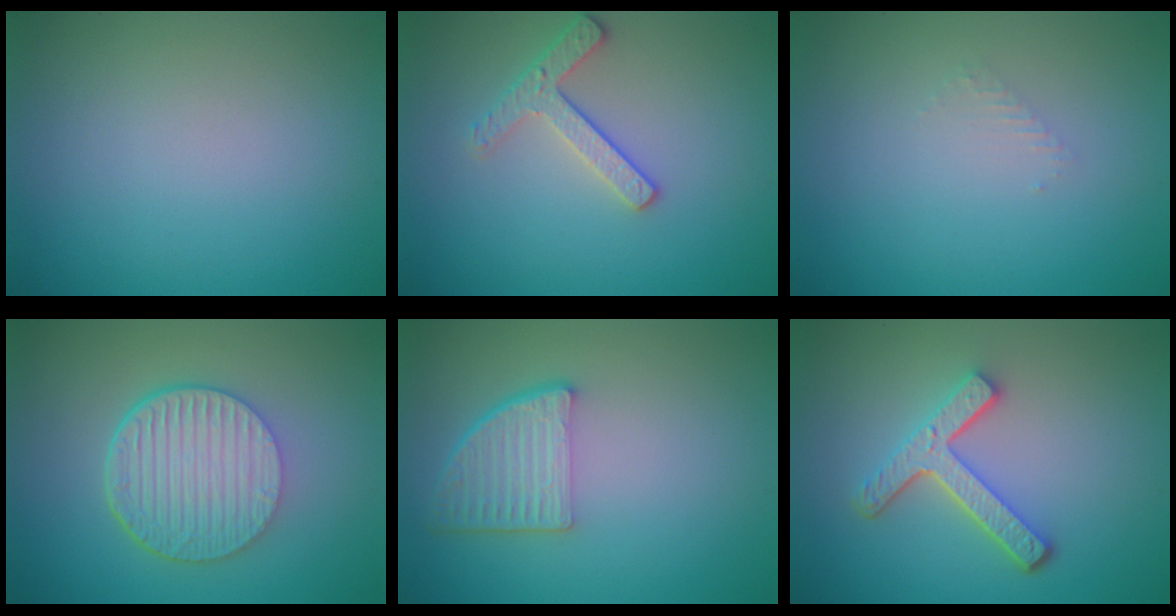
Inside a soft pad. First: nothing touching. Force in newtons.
{"total": 2.4, "press": 2.3, "slide": 0.5}
{"total": 0.8, "press": 0.8, "slide": 0.3}
{"total": 6.6, "press": 4.6, "slide": 4.8}
{"total": 4.5, "press": 3.4, "slide": 3.0}
{"total": 4.3, "press": 3.3, "slide": 2.7}